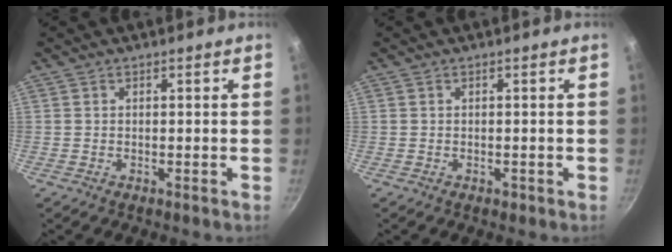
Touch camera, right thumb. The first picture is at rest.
{"total": 0.7, "force": [-0.3, 0.5, 0.4], "torque": [-0.002, 0.001, -0.003]}